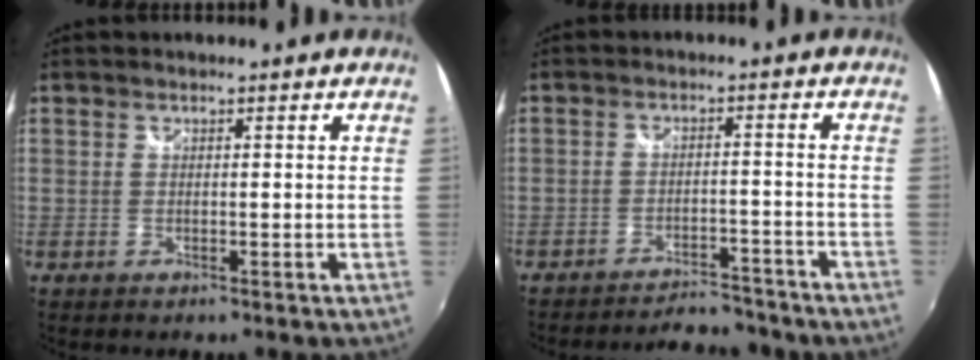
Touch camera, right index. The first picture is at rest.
{"total": 9.8, "force": [-9.2, 2.1, 2.5], "torque": [-0.060, 0.011, -0.119]}